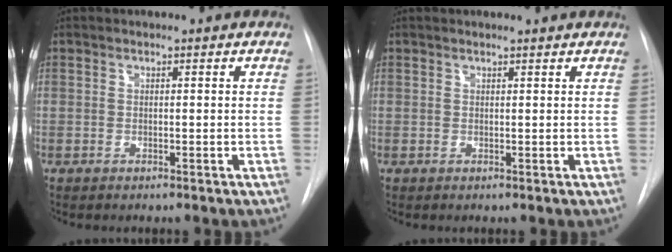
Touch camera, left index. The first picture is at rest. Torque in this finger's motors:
{"motor_torque": [0.40, -0.45, 0.03, 0.00]}